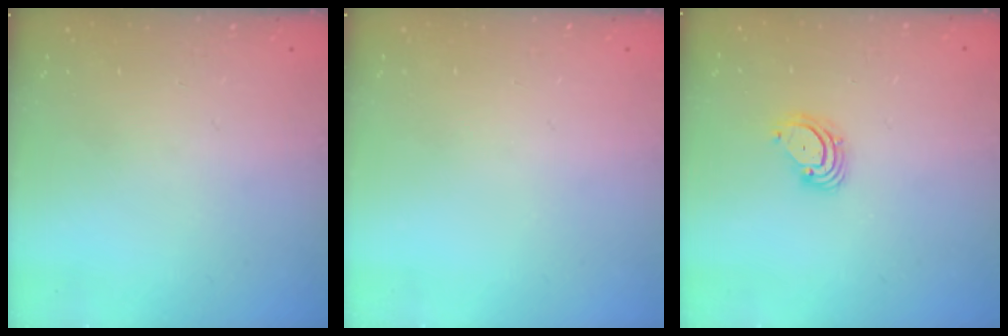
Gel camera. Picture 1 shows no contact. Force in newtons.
{"total": 0.0}
{"total": 3.2, "press": 3.2, "slide": 0.1}